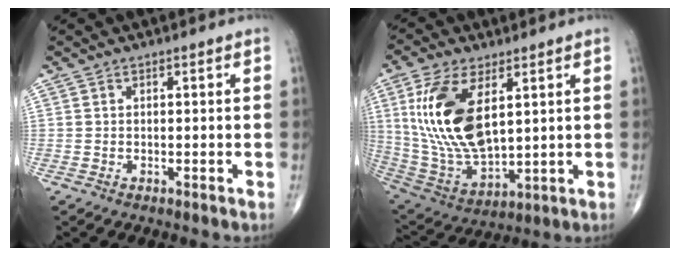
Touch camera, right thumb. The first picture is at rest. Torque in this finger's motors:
{"motor_torque": [-0.67, 1.74, 1.78, 0.99, 0.53]}